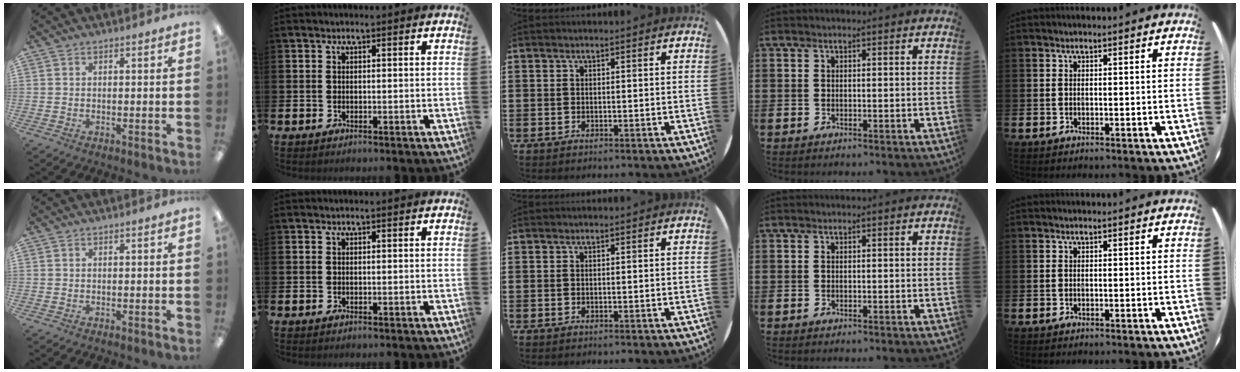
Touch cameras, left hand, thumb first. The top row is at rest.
{}